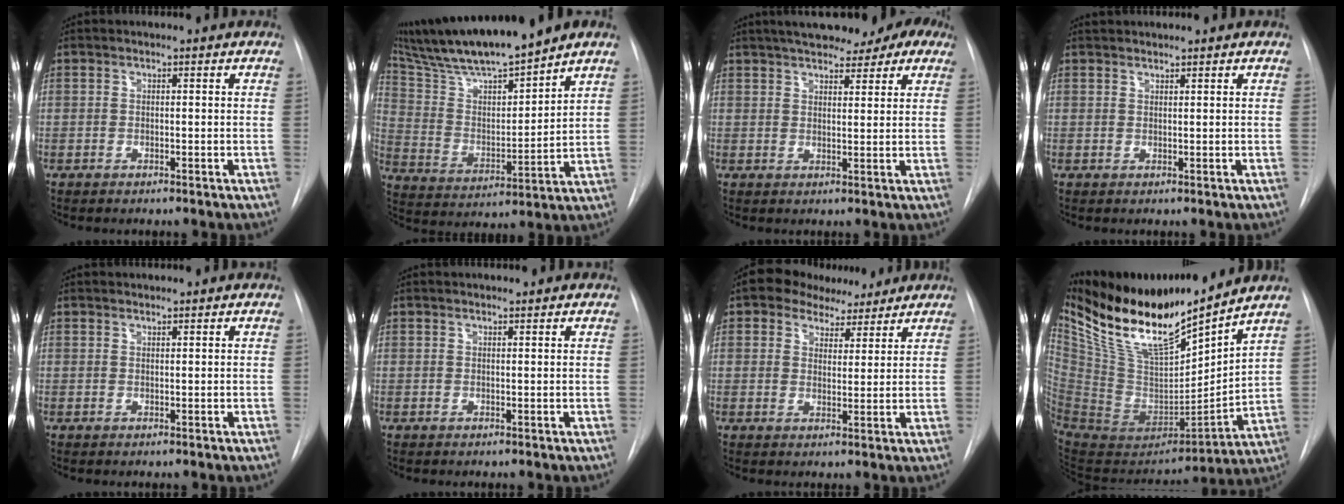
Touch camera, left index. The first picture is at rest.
{"total": 17.4, "force": [15.0, 0.9, 8.9], "torque": [-0.160, 0.004, 0.272]}
{"total": 16.4, "force": [12.7, 5.2, 9.0], "torque": [-0.135, 0.043, 0.158]}
{"total": 2.3, "force": [2.2, 0.3, 0.6], "torque": [-0.005, 0.020, 0.038]}
{"total": 0.7, "force": [0.7, 0.1, 0.0], "torque": [-0.005, 0.004, 0.014]}
{"total": 1.9, "force": [1.7, 0.4, 0.7], "torque": [-0.010, 0.015, 0.022]}
{"total": 7.3, "force": [5.7, 3.9, 2.1], "torque": [-0.028, 0.016, 0.087]}
{"total": 23.5, "force": [19.0, 3.8, 13.2], "torque": [-0.243, -0.022, 0.352]}